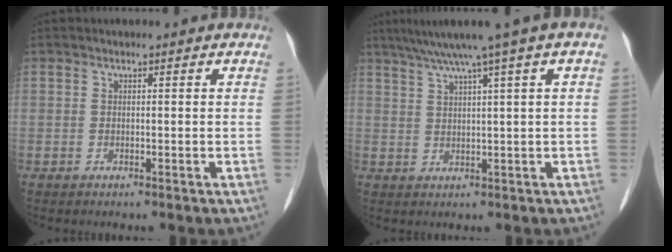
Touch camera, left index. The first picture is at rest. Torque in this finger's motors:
{"motor_torque": [-0.98, -0.87, -0.40, 0.00]}